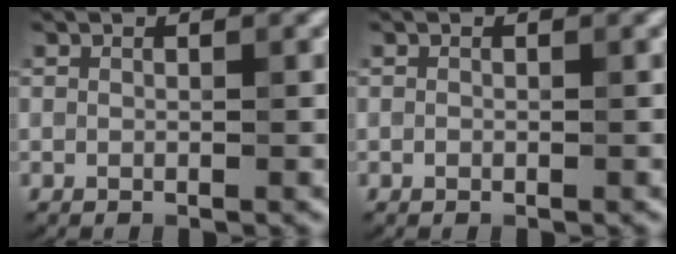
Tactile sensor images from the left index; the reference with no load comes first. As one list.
[{"total": 0.0}]